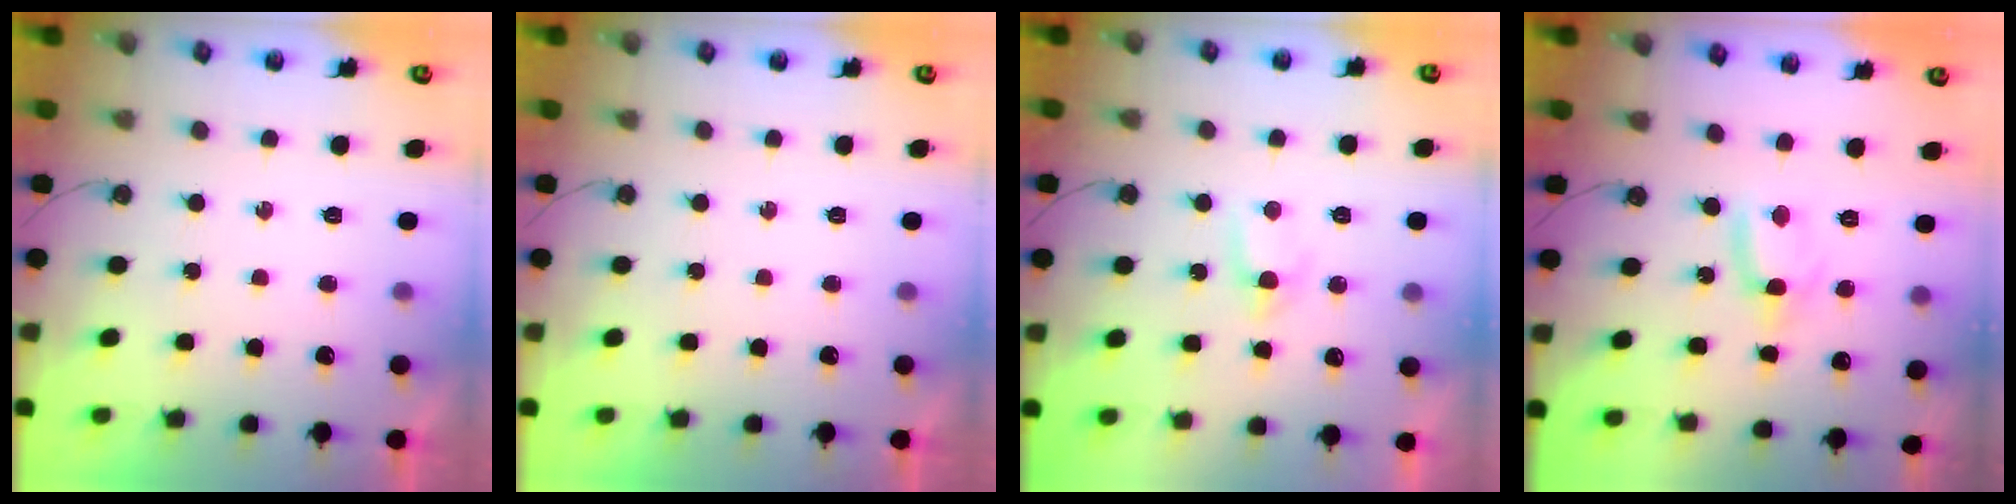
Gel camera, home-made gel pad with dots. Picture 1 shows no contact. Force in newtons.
{"total": 0.0}
{"total": 3.7, "press": 3.6, "slide": 0.6}
{"total": 2.8, "press": 2.8, "slide": 0.2}